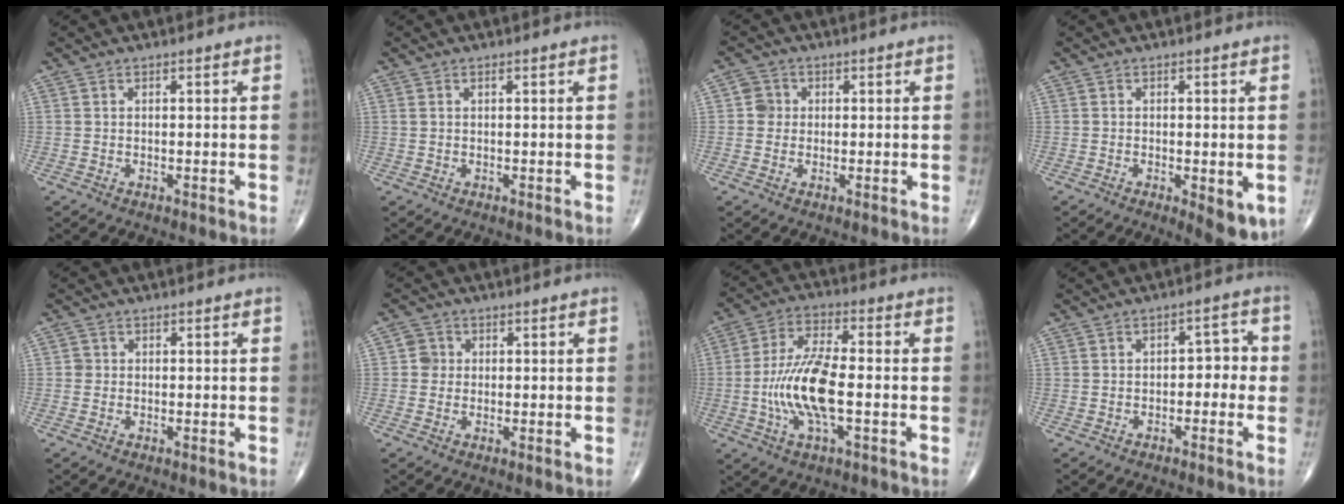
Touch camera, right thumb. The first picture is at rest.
{"total": 0.6, "force": [0.3, 0.2, 0.5], "torque": [-0.015, 0.009, 0.008]}
{"total": 2.9, "force": [0.2, 2.8, 0.8], "torque": [0.006, 0.006, -0.002]}
{"total": 6.2, "force": [-1.8, 2.3, 5.5], "torque": [-0.070, -0.015, -0.022]}
{"total": 1.0, "force": [-0.1, 1.0, 0.1], "torque": [0.004, 0.003, -0.002]}
{"total": 2.7, "force": [0.2, 2.6, 0.7], "torque": [0.008, 0.006, -0.002]}
{"total": 13.3, "force": [-2.3, 4.7, 12.2], "torque": [-0.253, 0.016, -0.045]}
{"total": 4.3, "force": [-1.0, 2.8, 3.1], "torque": [-0.012, 0.024, -0.023]}